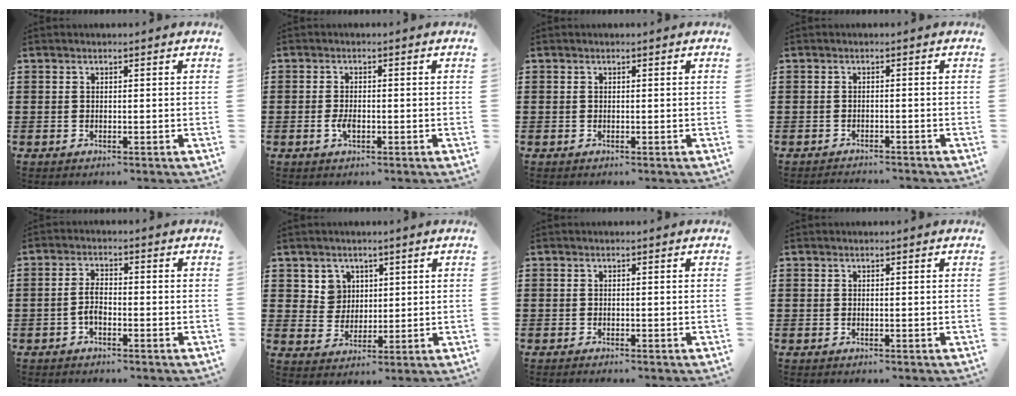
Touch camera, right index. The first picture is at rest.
{"total": 2.4, "force": [-0.7, 1.0, 2.1], "torque": [-0.047, -0.002, -0.015]}
{"total": 0.0}
{"total": 1.3, "force": [-1.3, -0.1, -0.1], "torque": [-0.003, 0.000, -0.027]}
{"total": 3.0, "force": [-1.3, 1.3, 2.4], "torque": [-0.060, 0.000, -0.029]}
{"total": 4.7, "force": [2.2, 4.2, 0.5], "torque": [-0.024, 0.013, 0.040]}
{"total": 0.7, "force": [-0.6, -0.1, 0.0], "torque": [-0.002, -0.004, -0.013]}
{"total": 0.0}